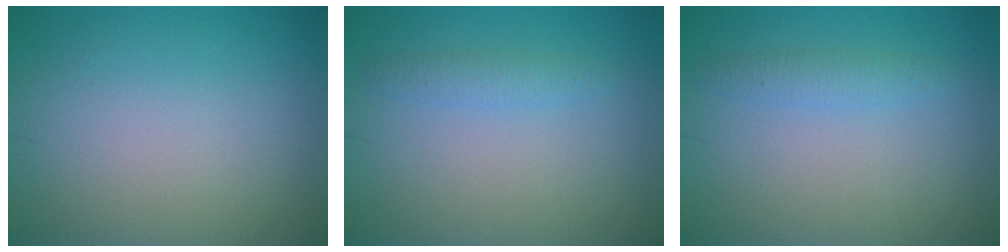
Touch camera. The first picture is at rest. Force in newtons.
{"total": 1.5, "press": 1.5, "slide": 0.1}
{"total": 1.6, "press": 1.6, "slide": 0.1}